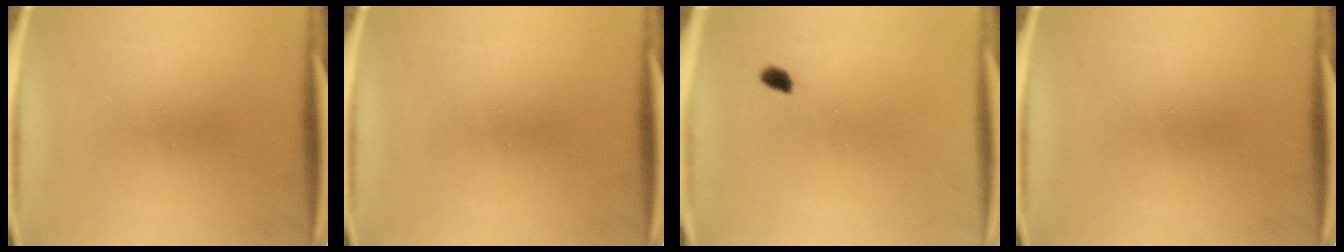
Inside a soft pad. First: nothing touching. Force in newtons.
{"total": 0.0}
{"total": 1.5}
{"total": 0.0}